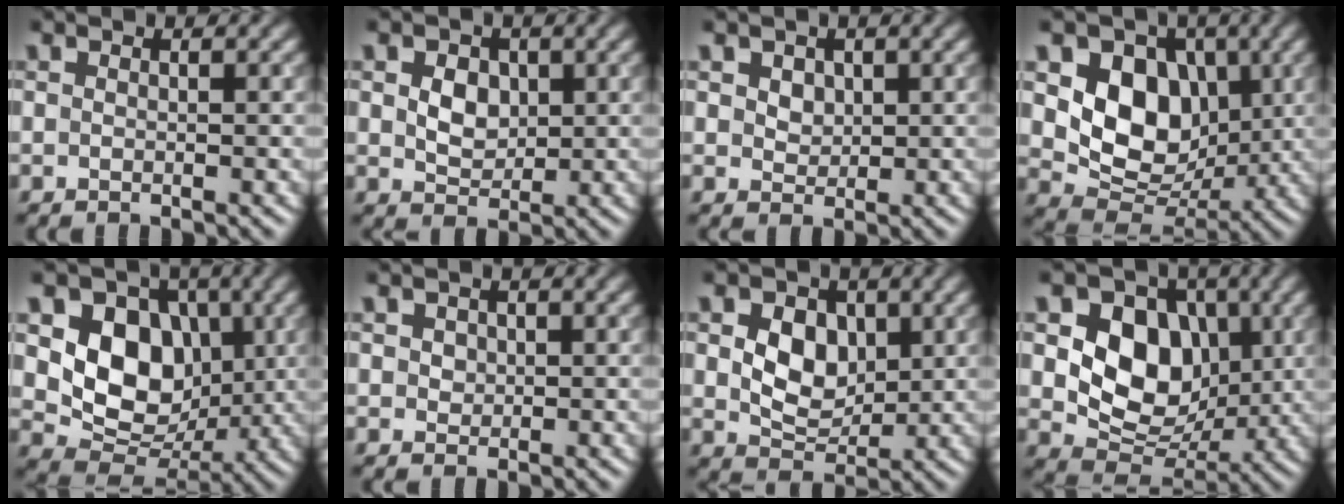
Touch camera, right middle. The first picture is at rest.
{"total": 3.3, "force": [0.8, 2.5, 2.0], "torque": [-0.035, 0.000, 0.005]}
{"total": 2.6, "force": [1.2, 1.9, 1.3], "torque": [-0.032, 0.007, 0.023]}
{"total": 8.6, "force": [1.7, 6.6, 5.3], "torque": [-0.092, -0.016, 0.029]}
{"total": 8.9, "force": [1.6, 6.9, 5.4], "torque": [-0.095, -0.016, 0.026]}
{"total": 1.3, "force": [0.4, 1.1, 0.5], "torque": [-0.008, 0.004, 0.005]}
{"total": 4.9, "force": [1.0, 3.5, 3.3], "torque": [-0.063, -0.004, 0.014]}
{"total": 8.3, "force": [1.3, 6.4, 5.2], "torque": [-0.090, -0.010, 0.021]}